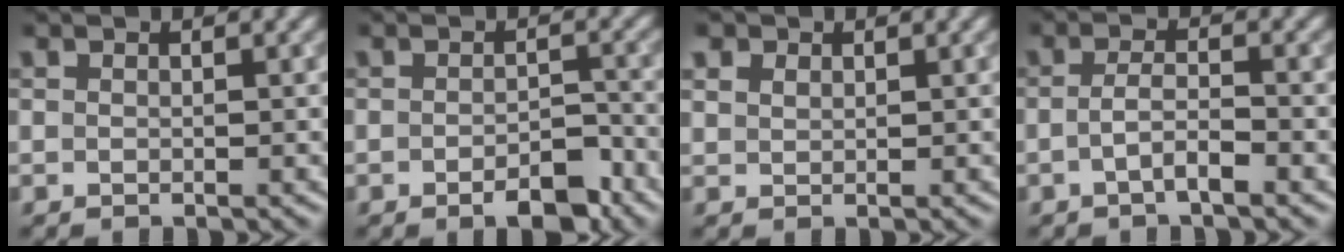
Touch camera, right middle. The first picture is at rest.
{"total": 3.8, "force": [-2.2, 1.5, 2.7], "torque": [-0.035, 0.001, -0.031]}
{"total": 2.0, "force": [1.4, 1.2, 0.7], "torque": [-0.017, 0.002, 0.020]}
{"total": 2.1, "force": [-0.9, 0.4, 1.8], "torque": [-0.035, 0.006, -0.022]}